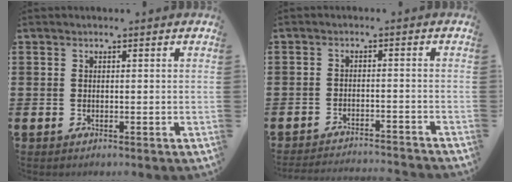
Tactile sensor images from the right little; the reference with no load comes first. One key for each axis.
{"total": 2.5, "fx": -2.5, "fy": -0.2, "fz": 0.0, "tx": -0.001, "ty": 0.003, "tz": -0.053}